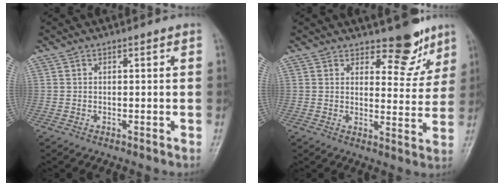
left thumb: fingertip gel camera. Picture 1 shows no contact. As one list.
[{"total": 7.9, "force": [6.0, 3.5, 3.6], "torque": [-0.010, -0.045, 0.087]}]